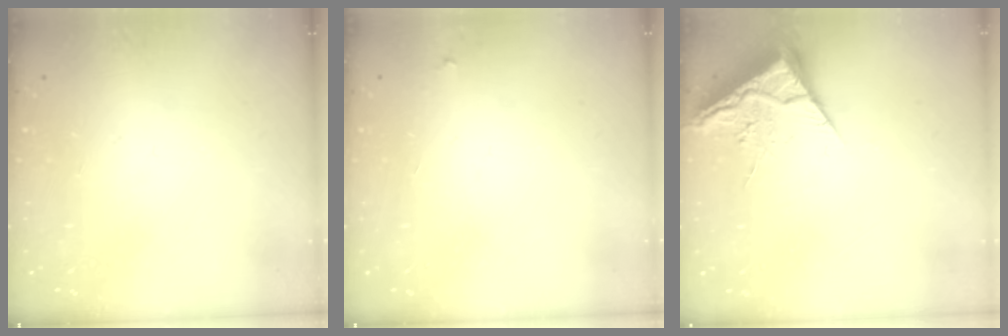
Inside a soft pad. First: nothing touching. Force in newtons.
{"total": 2.1, "press": 2.1, "slide": 0.1}
{"total": 7.0, "press": 7.0, "slide": 0.7}